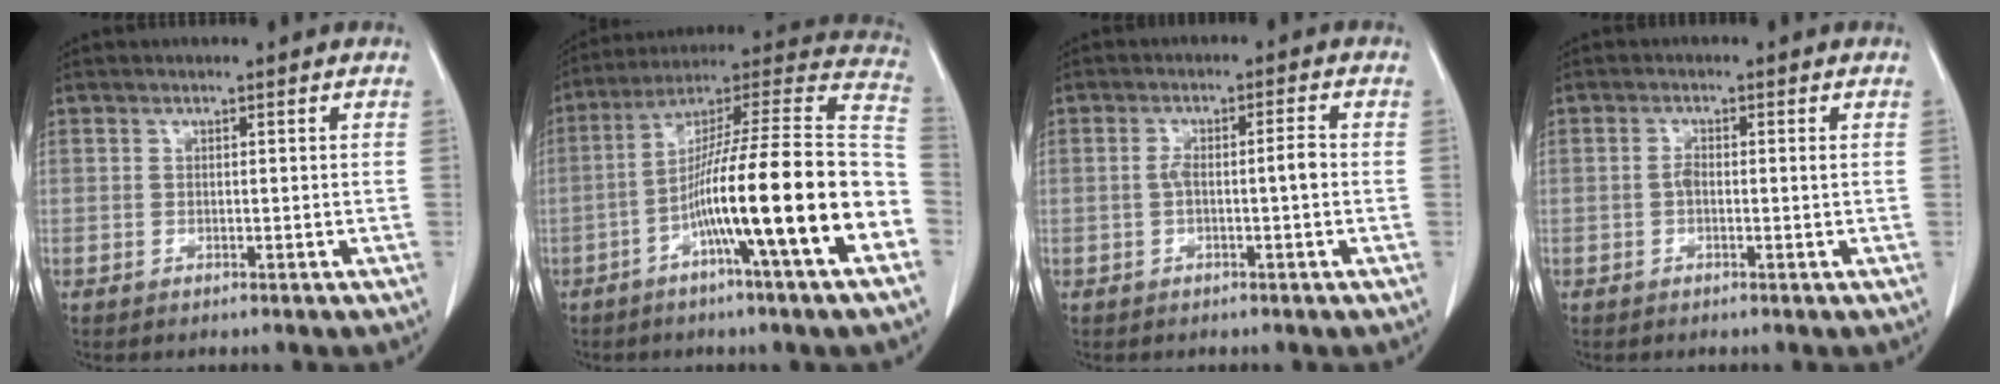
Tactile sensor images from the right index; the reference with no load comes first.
{"total": 22.5, "force": [-7.1, -0.2, 21.3], "torque": [-0.288, 0.007, -0.124]}
{"total": 3.7, "force": [-0.5, 0.5, 3.6], "torque": [-0.068, 0.014, -0.004]}
{"total": 1.5, "force": [-0.2, 0.4, 1.4], "torque": [-0.028, 0.002, -0.004]}